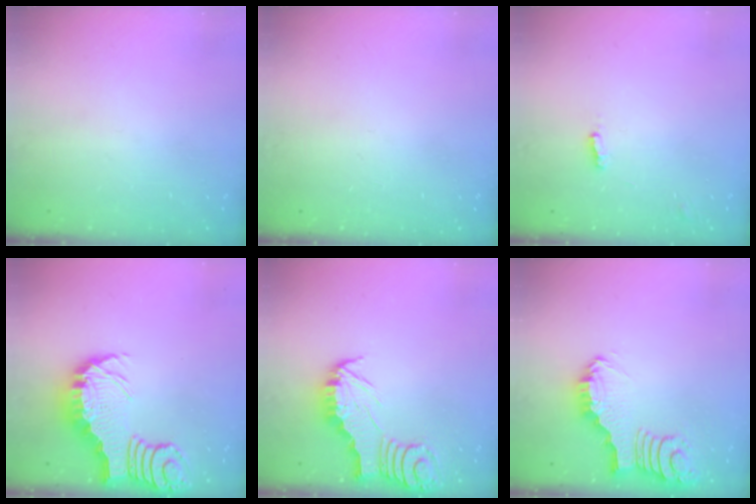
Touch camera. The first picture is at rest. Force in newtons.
{"total": 0.0}
{"total": 1.9, "press": 1.9, "slide": 0.2}
{"total": 3.3, "press": 3.3, "slide": 0.5}
{"total": 2.4, "press": 2.4, "slide": 0.2}
{"total": 1.7, "press": 1.6, "slide": 0.4}